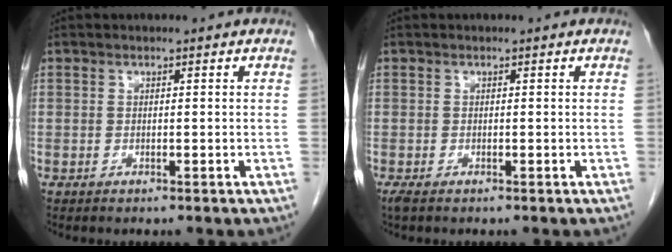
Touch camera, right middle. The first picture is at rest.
{"total": 1.3, "force": [-1.0, 0.5, 0.8], "torque": [-0.017, -0.005, -0.015]}